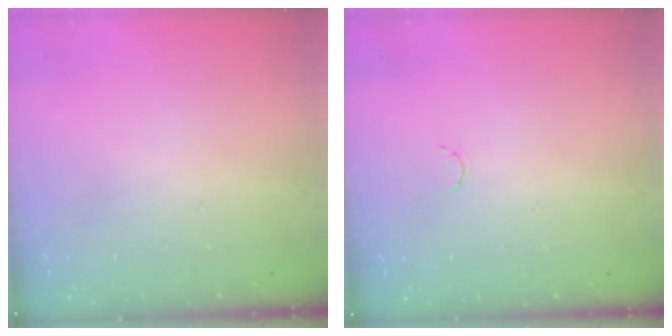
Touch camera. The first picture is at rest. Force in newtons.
{"total": 1.8, "press": 1.7, "slide": 0.4}